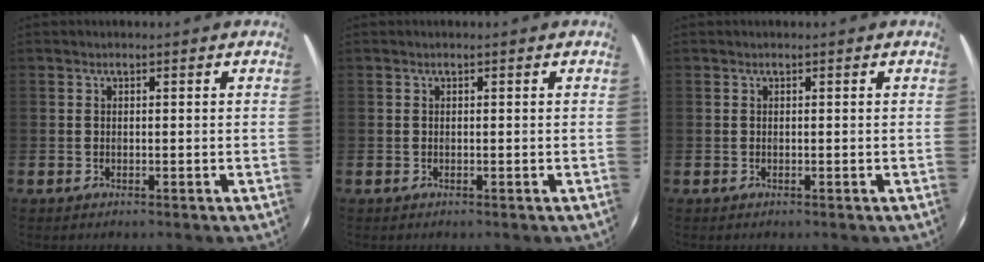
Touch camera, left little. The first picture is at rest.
{"total": 0.0}
{"total": 0.0}